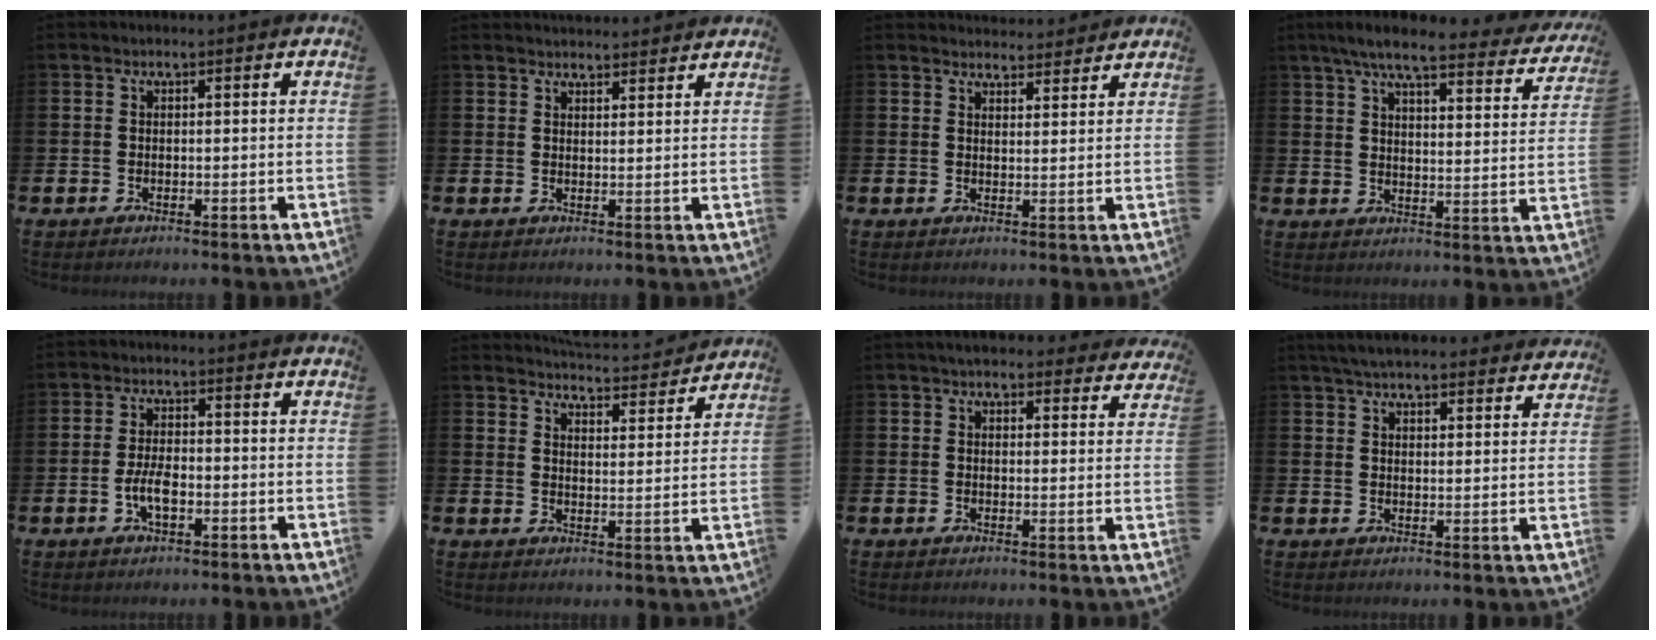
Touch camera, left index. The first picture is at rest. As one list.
[{"total": 2.9, "force": [2.8, 0.5, -0.1], "torque": [0.000, -0.015, 0.051]}, {"total": 3.4, "force": [3.3, 0.7, -0.3], "torque": [0.010, -0.021, 0.059]}, {"total": 7.2, "force": [6.2, 1.0, 3.6], "torque": [-0.078, -0.035, 0.101]}, {"total": 3.9, "force": [-1.0, 1.7, 3.4], "torque": [-0.064, 0.001, -0.020]}, {"total": 4.6, "force": [4.6, 0.4, 0.0], "torque": [-0.005, -0.042, 0.076]}, {"total": 3.9, "force": [3.7, 1.2, 0.5], "torque": [-0.006, -0.017, 0.066]}, {"total": 5.2, "force": [5.1, 0.8, 1.2], "torque": [-0.032, -0.021, 0.092]}]